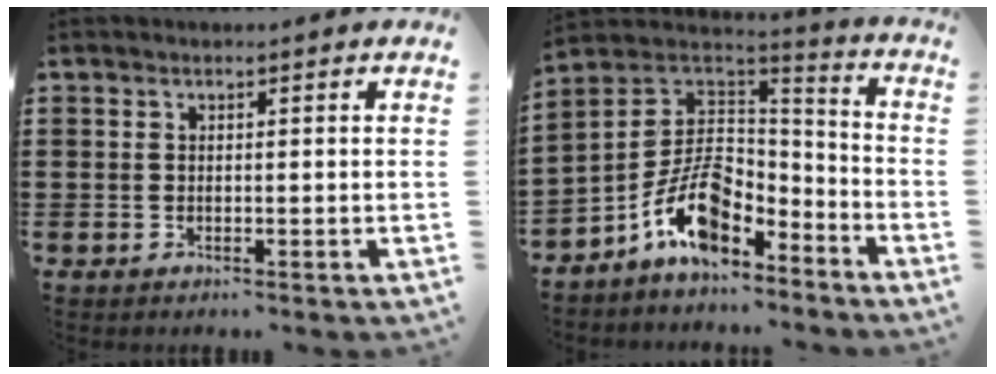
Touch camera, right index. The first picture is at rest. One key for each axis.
{"total": 11.3, "fx": -5.9, "fy": 6.4, "fz": 7.3, "tx": -0.164, "ty": 0.013, "tz": -0.117}